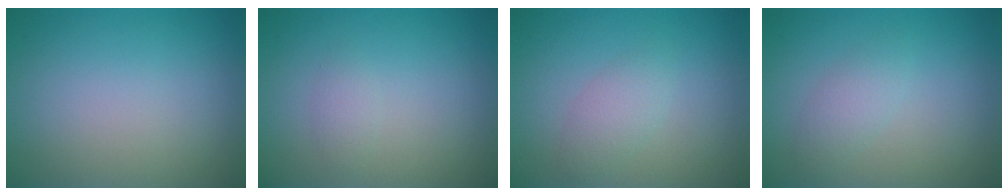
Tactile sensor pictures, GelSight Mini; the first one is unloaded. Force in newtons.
{"total": 0.9, "press": 0.9, "slide": 0.0}
{"total": 1.8, "press": 1.8, "slide": 0.1}
{"total": 1.7, "press": 1.7, "slide": 0.0}